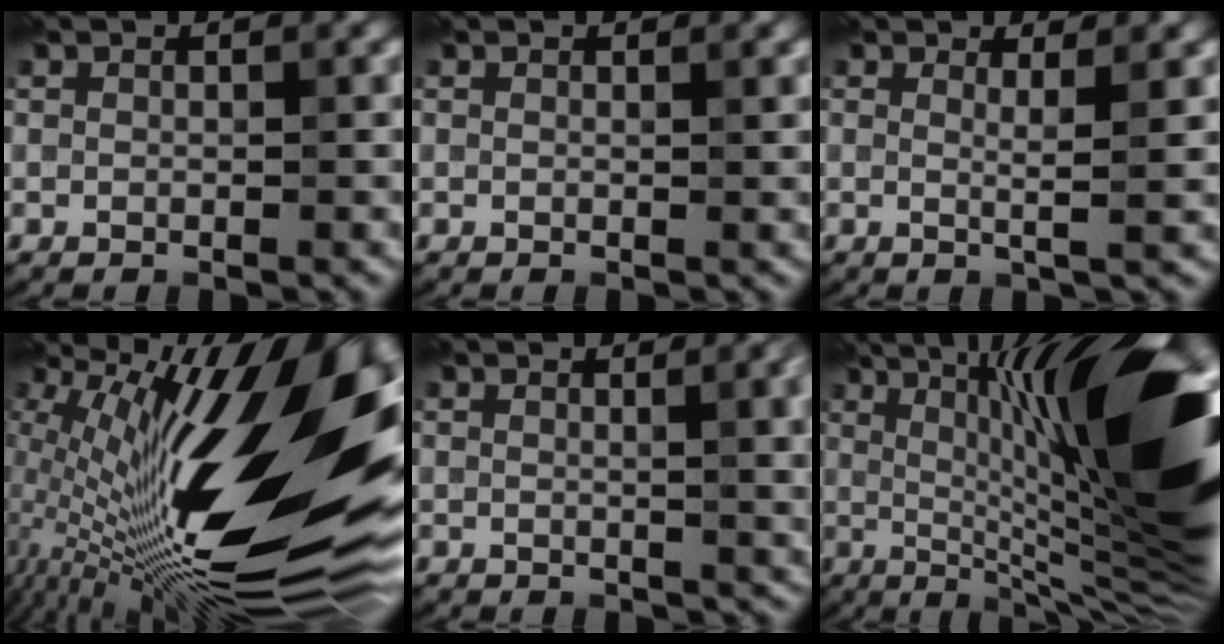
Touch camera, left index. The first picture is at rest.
{"total": 0.8, "force": [0.4, 0.2, 0.6], "torque": [-0.001, 0.002, 0.004]}
{"total": 2.1, "force": [0.6, 0.4, 1.9], "torque": [-0.031, -0.005, 0.003]}
{"total": 20.6, "force": [2.2, 6.5, 19.4], "torque": [-0.320, -0.010, 0.037]}
{"total": 7.7, "force": [1.3, 3.3, 6.9], "torque": [-0.036, 0.011, 0.017]}
{"total": 19.7, "force": [3.3, 4.4, 18.9], "torque": [-0.261, 0.039, 0.061]}